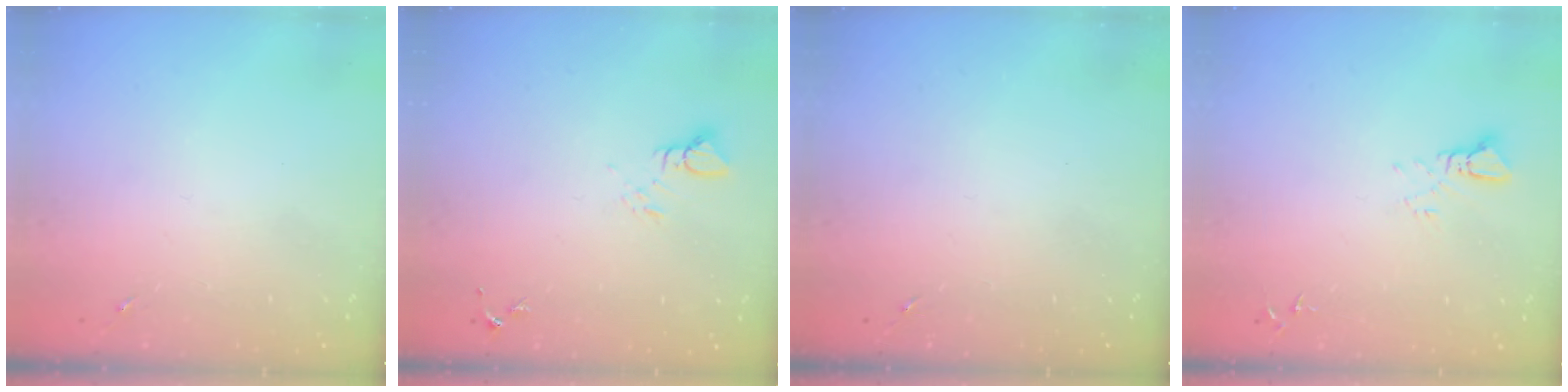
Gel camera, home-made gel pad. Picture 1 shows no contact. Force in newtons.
{"total": 3.4, "press": 3.4, "slide": 0.2}
{"total": 0.0}
{"total": 3.4, "press": 3.4, "slide": 0.2}